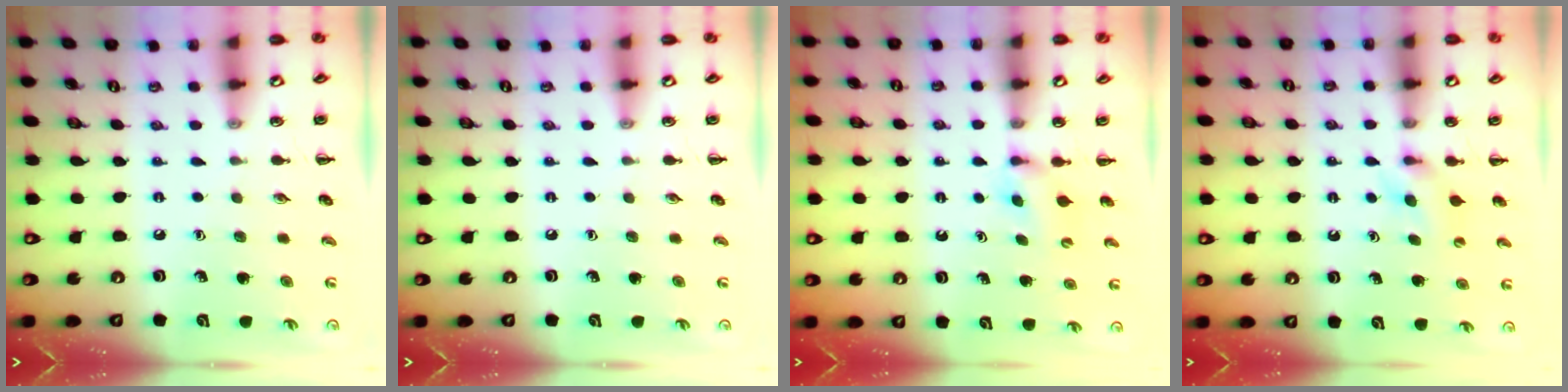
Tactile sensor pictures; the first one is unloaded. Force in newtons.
{"total": 0.0}
{"total": 3.6, "press": 3.4, "slide": 1.1}
{"total": 4.5, "press": 4.2, "slide": 1.5}